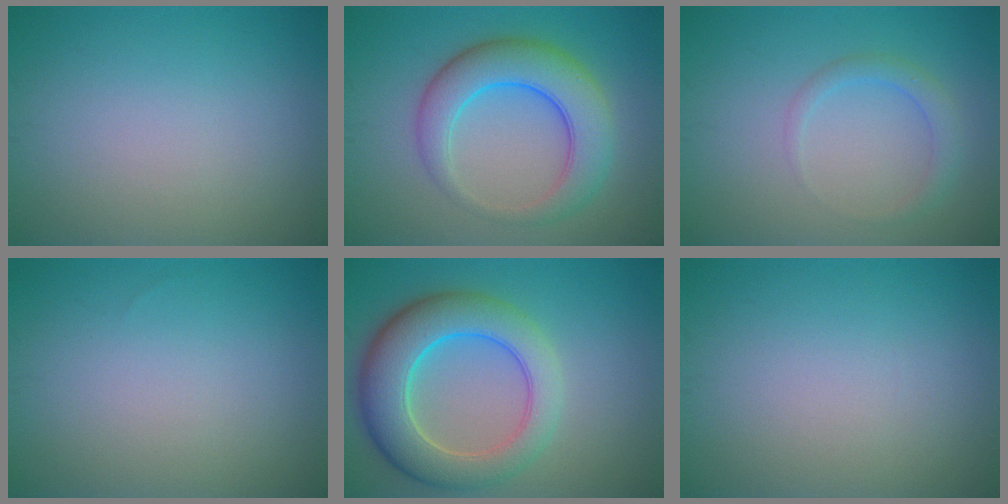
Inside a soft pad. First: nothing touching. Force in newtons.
{"total": 6.7, "press": 6.7, "slide": 0.2}
{"total": 1.9, "press": 1.9, "slide": 0.1}
{"total": 0.0}
{"total": 8.3, "press": 8.3, "slide": 0.4}
{"total": 0.0}